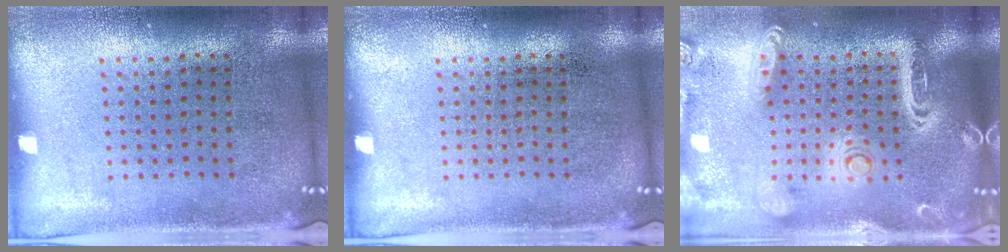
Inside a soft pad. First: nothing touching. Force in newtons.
{"total": 0.0}
{"total": 2.7, "press": 2.3, "slide": 1.3}